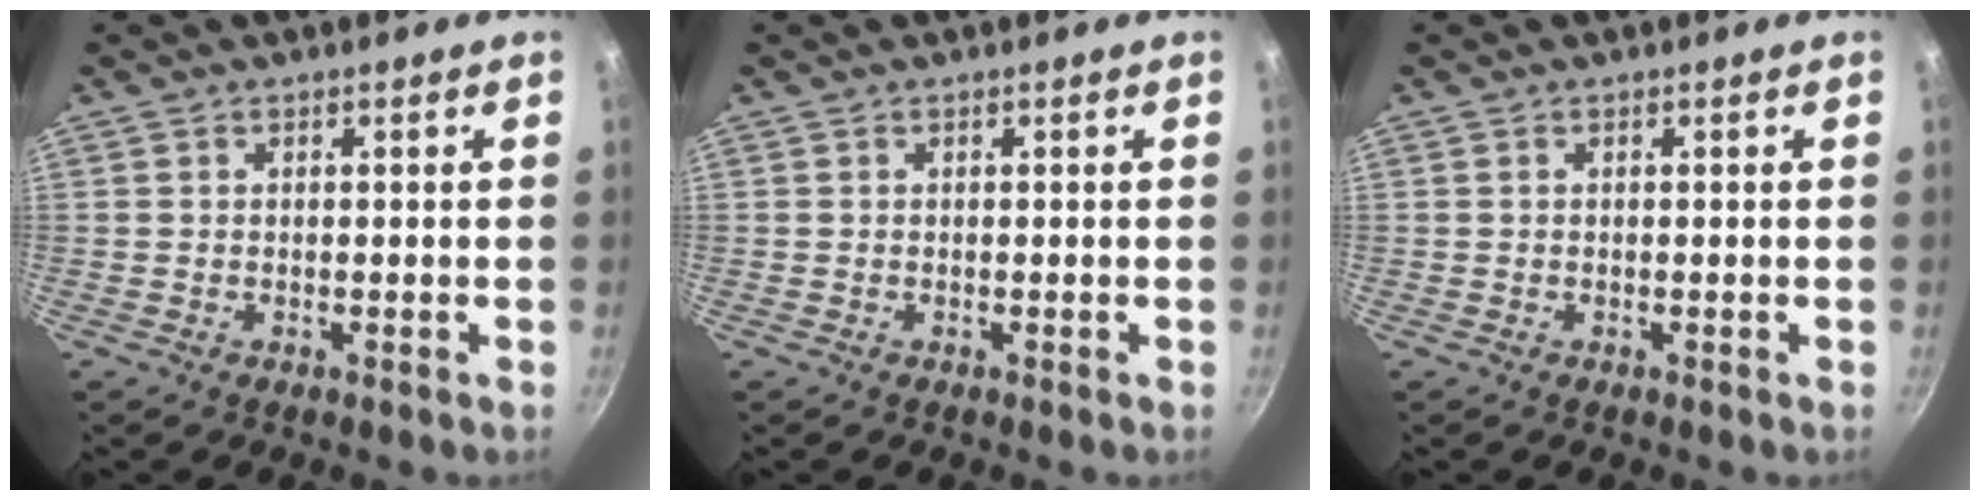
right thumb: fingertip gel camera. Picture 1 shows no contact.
{"total": 0.0}
{"total": 0.0}